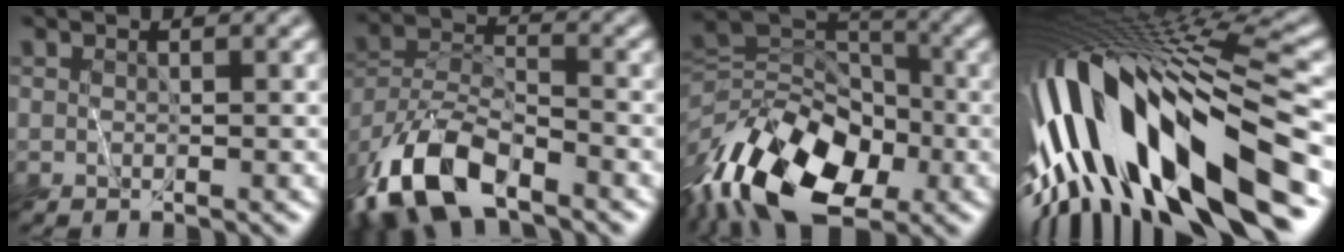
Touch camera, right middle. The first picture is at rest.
{"total": 9.4, "force": [-7.0, 3.5, 5.3], "torque": [-0.104, -0.004, -0.144]}
{"total": 12.6, "force": [-6.3, 7.1, 8.3], "torque": [-0.163, 0.002, -0.126]}
{"total": 15.8, "force": [-4.8, 4.6, 14.3], "torque": [-0.257, 0.022, -0.083]}